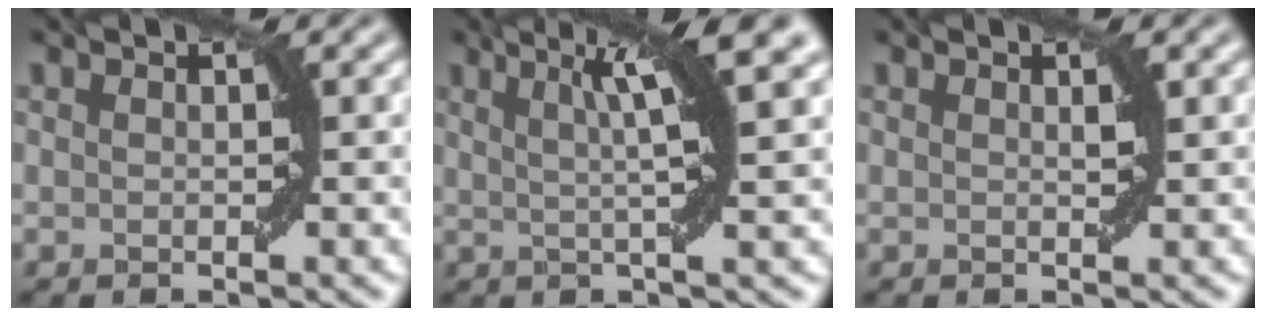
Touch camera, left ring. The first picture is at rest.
{"total": 6.7, "force": [2.7, 0.8, 6.1], "torque": [-0.086, 0.014, 0.046]}
{"total": 0.6, "force": [0.3, 0.2, 0.5], "torque": [-0.006, -0.001, 0.007]}